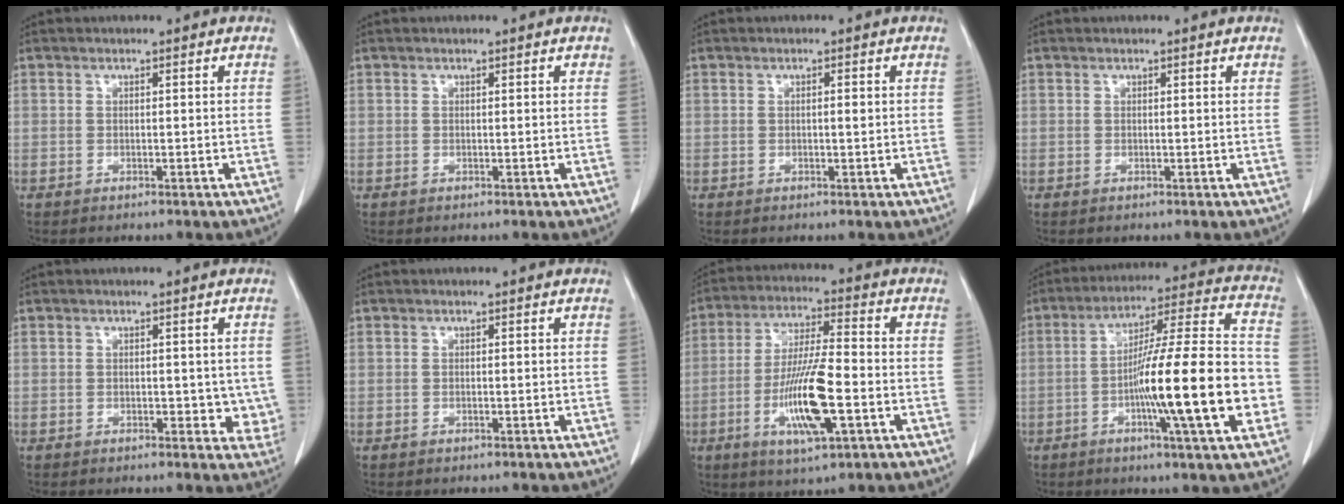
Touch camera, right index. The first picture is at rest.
{"total": 0.0}
{"total": 0.9, "force": [0.1, 0.1, 0.9], "torque": [-0.015, 0.000, 0.002]}
{"total": 0.0}
{"total": 3.4, "force": [0.1, 2.2, 2.6], "torque": [-0.010, -0.003, 0.001]}
{"total": 0.0}
{"total": 12.5, "force": [-3.8, 1.8, 11.8], "torque": [-0.229, -0.010, -0.067]}
{"total": 19.2, "force": [-4.7, 0.3, 18.6], "torque": [-0.285, 0.001, -0.077]}